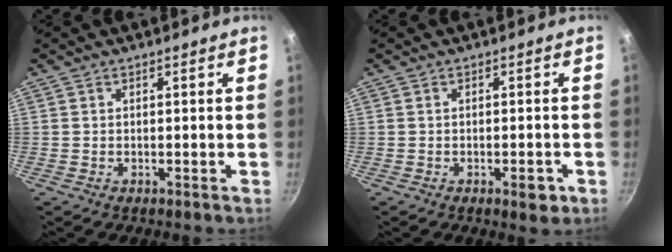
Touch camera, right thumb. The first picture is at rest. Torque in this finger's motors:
{"motor_torque": [0.97, 0.12, 0.59, -0.23, 0.12]}